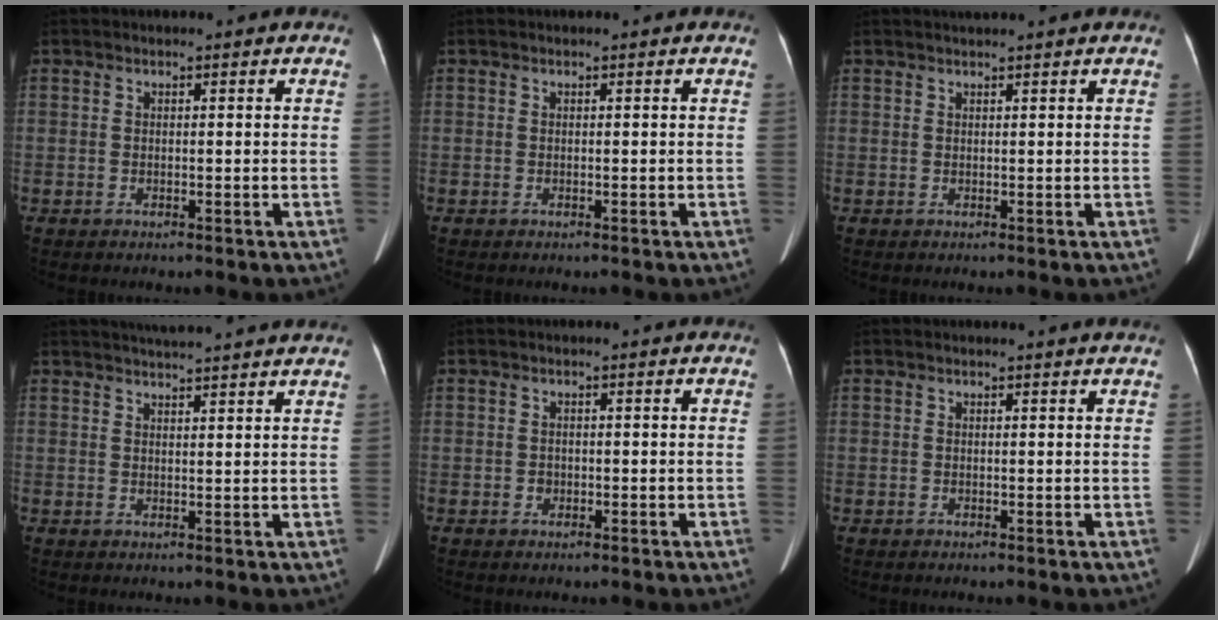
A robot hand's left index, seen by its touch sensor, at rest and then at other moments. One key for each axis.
{"total": 0.0}
{"total": 2.2, "fx": 2.0, "fy": -0.5, "fz": 0.8, "tx": -0.009, "ty": 0.015, "tz": 0.033}
{"total": 10.0, "fx": 9.2, "fy": -0.5, "fz": 3.7, "tx": -0.061, "ty": 0.021, "tz": 0.111}
{"total": 0.9, "fx": -0.3, "fy": 0.8, "fz": 0.3, "tx": -0.005, "ty": 0.003, "tz": -0.005}
{"total": 1.6, "fx": 1.5, "fy": -0.4, "fz": 0.4, "tx": -0.017, "ty": -0.003, "tz": 0.015}